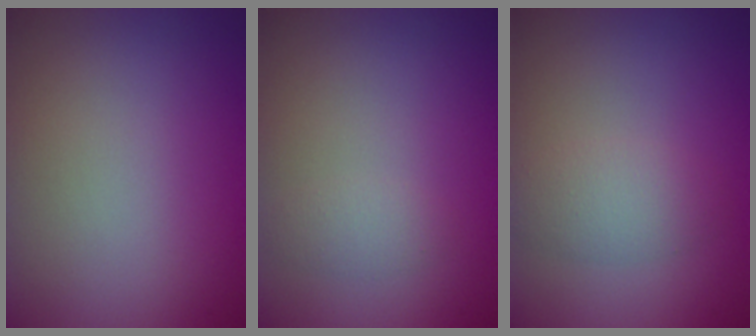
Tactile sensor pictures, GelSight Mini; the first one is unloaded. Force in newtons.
{"total": 1.1, "press": 1.1, "slide": 0.0}
{"total": 2.6, "press": 2.6, "slide": 0.1}